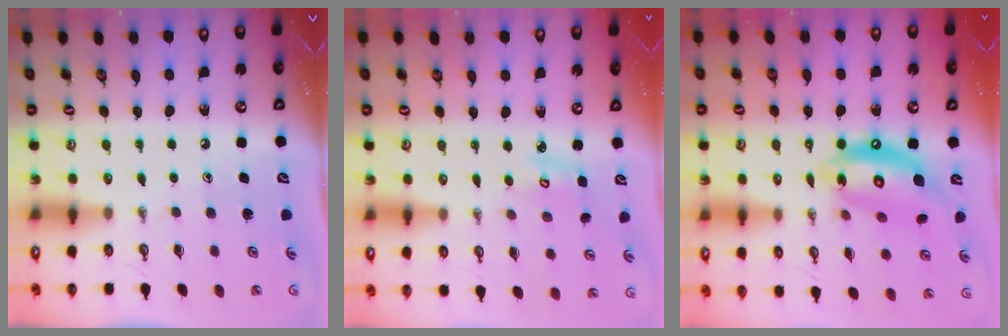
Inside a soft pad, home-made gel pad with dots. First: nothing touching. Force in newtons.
{"total": 2.5, "press": 2.5, "slide": 0.2}
{"total": 15.7, "press": 15.6, "slide": 1.8}